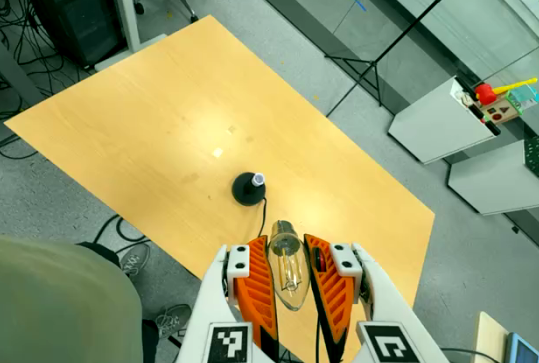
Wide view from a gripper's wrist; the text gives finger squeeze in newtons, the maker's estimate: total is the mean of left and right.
{"total": 20.7, "left": 22.6, "right": 18.8}